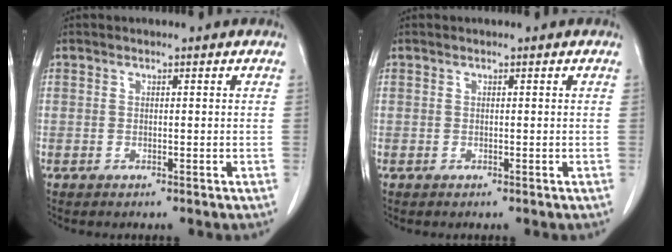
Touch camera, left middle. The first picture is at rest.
{"total": 0.0}